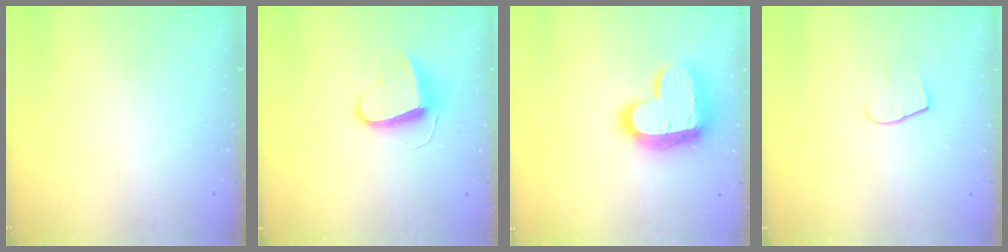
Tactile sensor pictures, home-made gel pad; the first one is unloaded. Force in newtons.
{"total": 8.9, "press": 8.9, "slide": 0.7}
{"total": 18.5, "press": 18.5, "slide": 1.4}
{"total": 5.7, "press": 5.7, "slide": 0.5}